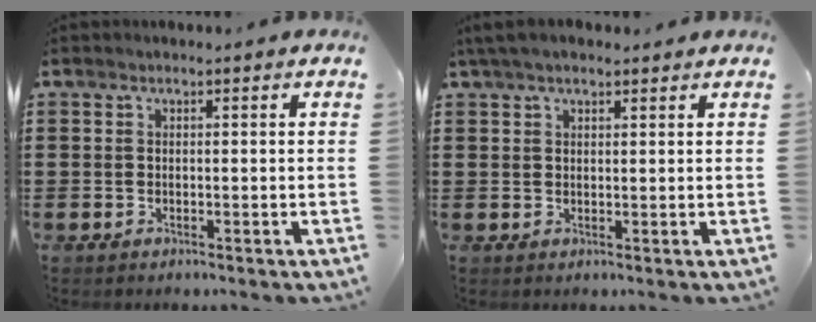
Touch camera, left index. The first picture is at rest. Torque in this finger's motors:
{"motor_torque": [1.67, -0.47, 0.18, 0.01]}